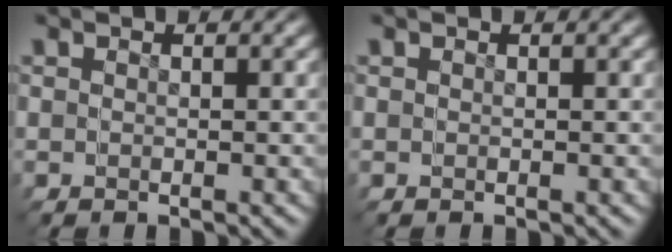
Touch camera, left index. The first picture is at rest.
{"total": 0.0}